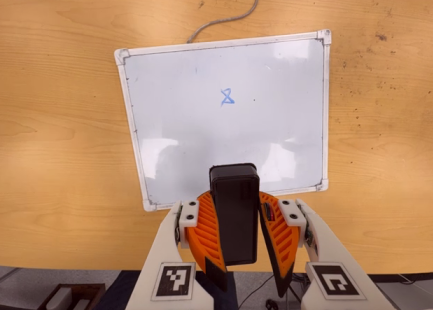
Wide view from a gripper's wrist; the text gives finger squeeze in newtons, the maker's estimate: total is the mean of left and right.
{"total": 10.7, "left": 9.9, "right": 11.5}